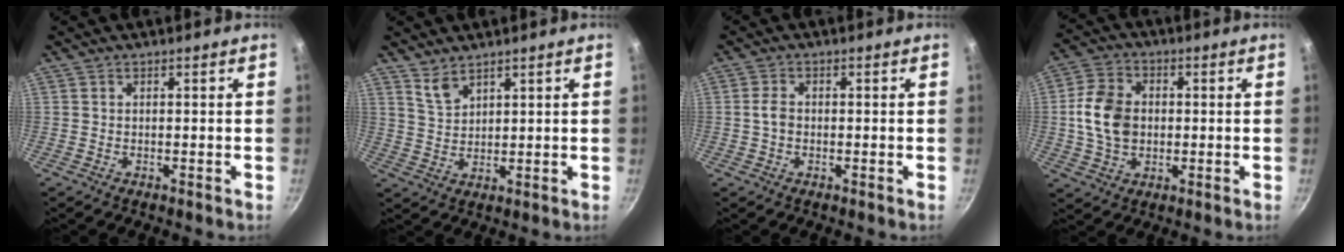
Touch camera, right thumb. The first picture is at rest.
{"total": 3.8, "force": [3.1, 1.5, 1.6], "torque": [-0.030, -0.019, 0.068]}
{"total": 2.7, "force": [-0.2, 1.9, 1.9], "torque": [-0.038, 0.010, -0.008]}
{"total": 11.0, "force": [0.3, 8.2, 7.4], "torque": [-0.121, 0.011, -0.003]}